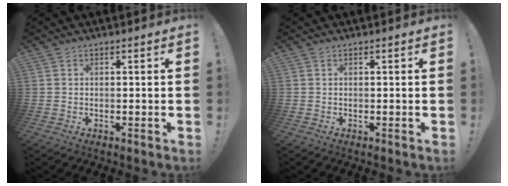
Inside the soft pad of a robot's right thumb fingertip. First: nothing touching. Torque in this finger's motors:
{"motor_torque": [0.00, 0.00, 0.00, 0.01, 0.01]}